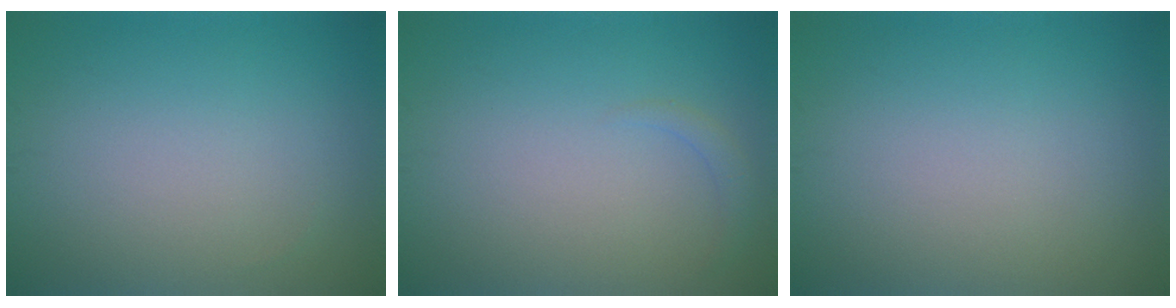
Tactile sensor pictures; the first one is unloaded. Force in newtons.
{"total": 1.0, "press": 1.0, "slide": 0.2}
{"total": 0.0}